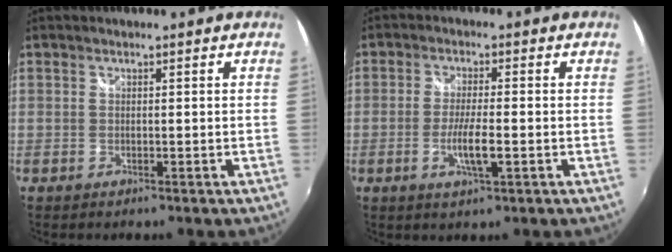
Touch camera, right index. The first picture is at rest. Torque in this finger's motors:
{"motor_torque": [1.04, -0.57, 0.50, 0.14]}